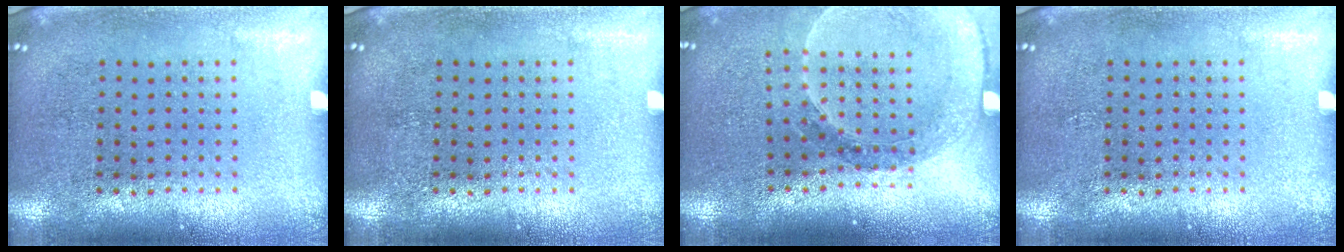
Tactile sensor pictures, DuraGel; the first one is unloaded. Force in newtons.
{"total": 0.0}
{"total": 1.5, "press": 1.5, "slide": 0.2}
{"total": 0.0}